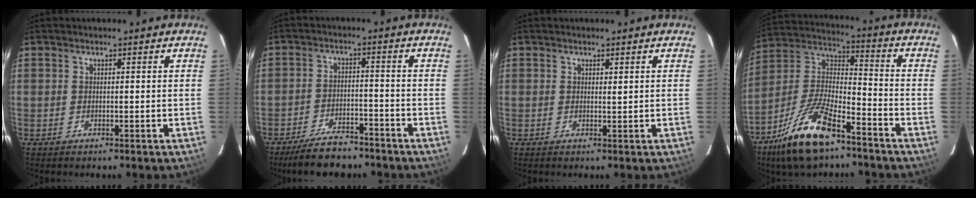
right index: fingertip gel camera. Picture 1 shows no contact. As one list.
[{"total": 8.0, "force": [-6.9, 2.8, 3.1], "torque": [-0.056, -0.008, -0.118]}, {"total": 0.7, "force": [0.4, 0.1, 0.5], "torque": [-0.008, -0.004, 0.007]}, {"total": 16.1, "force": [-10.6, 4.6, 11.2], "torque": [-0.236, -0.003, -0.193]}]